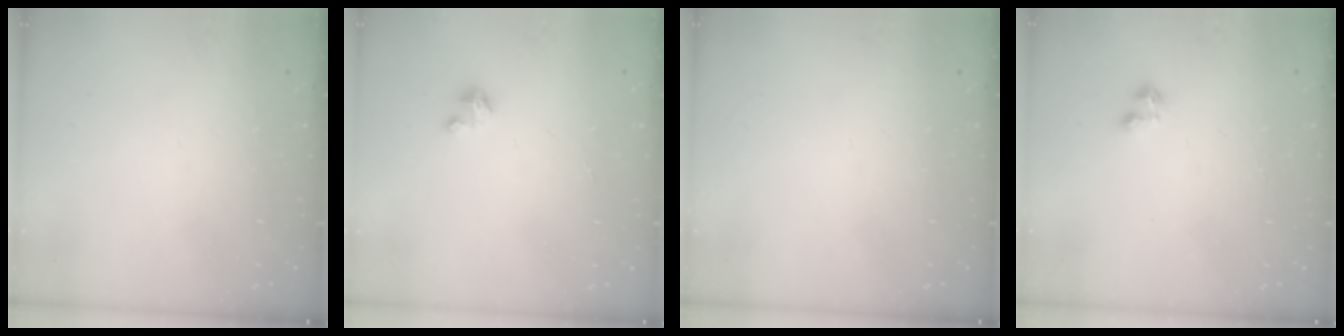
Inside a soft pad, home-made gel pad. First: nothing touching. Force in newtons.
{"total": 2.7, "press": 2.7, "slide": 0.1}
{"total": 0.0}
{"total": 1.8, "press": 1.7, "slide": 0.5}